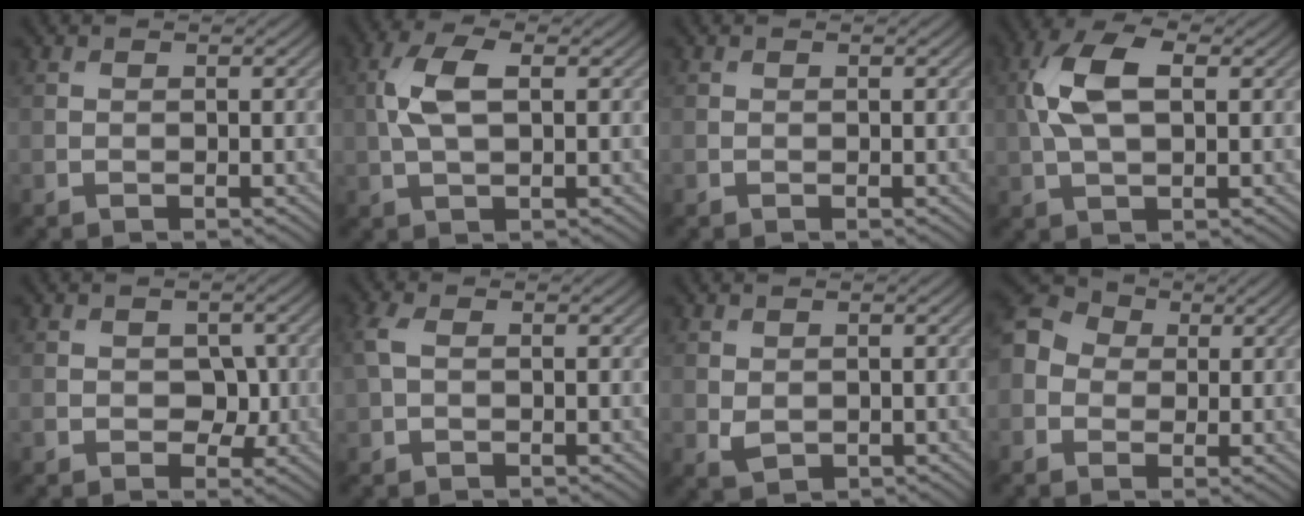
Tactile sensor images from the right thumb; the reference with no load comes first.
{"total": 5.7, "force": [0.8, 2.6, 5.0], "torque": [-0.120, 0.012, 0.013]}
{"total": 0.0}
{"total": 8.2, "force": [1.4, 4.2, 6.9], "torque": [-0.161, 0.018, 0.018]}
{"total": 3.3, "force": [-0.5, 2.5, 2.1], "torque": [-0.033, -0.007, -0.012]}
{"total": 2.7, "force": [0.5, 1.6, 2.2], "torque": [-0.063, 0.009, 0.003]}
{"total": 1.4, "force": [0.1, 1.1, 0.9], "torque": [-0.023, -0.005, 0.007]}
{"total": 6.6, "force": [-0.1, 5.7, 3.2], "torque": [-0.097, 0.007, -0.019]}